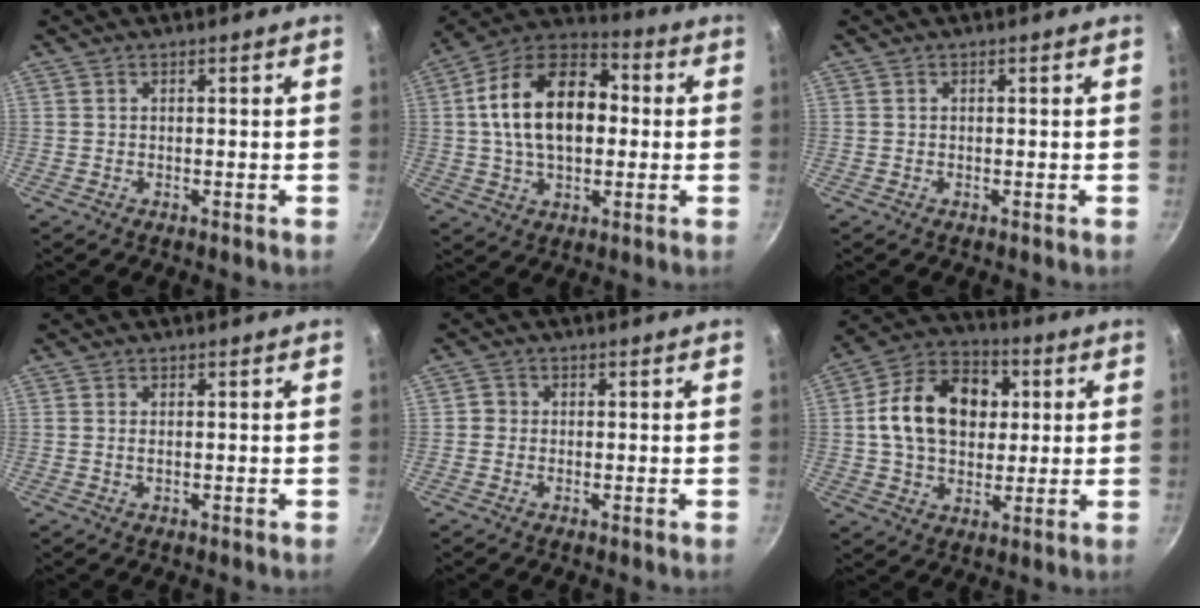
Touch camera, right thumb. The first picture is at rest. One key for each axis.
{"total": 19.2, "fx": 1.4, "fy": 12.3, "fz": 14.7, "tx": -0.220, "ty": 0.032, "tz": 0.008}
{"total": 0.0}
{"total": 0.8, "fx": 0.1, "fy": 0.3, "fz": 0.7, "tx": -0.015, "ty": 0.000, "tz": 0.001}
{"total": 1.6, "fx": -0.2, "fy": 1.5, "fz": 0.4, "tx": 0.002, "ty": 0.005, "tz": -0.008}
{"total": 17.6, "fx": 2.8, "fy": 12.9, "fz": 11.7, "tx": -0.163, "ty": 0.019, "tz": 0.036}